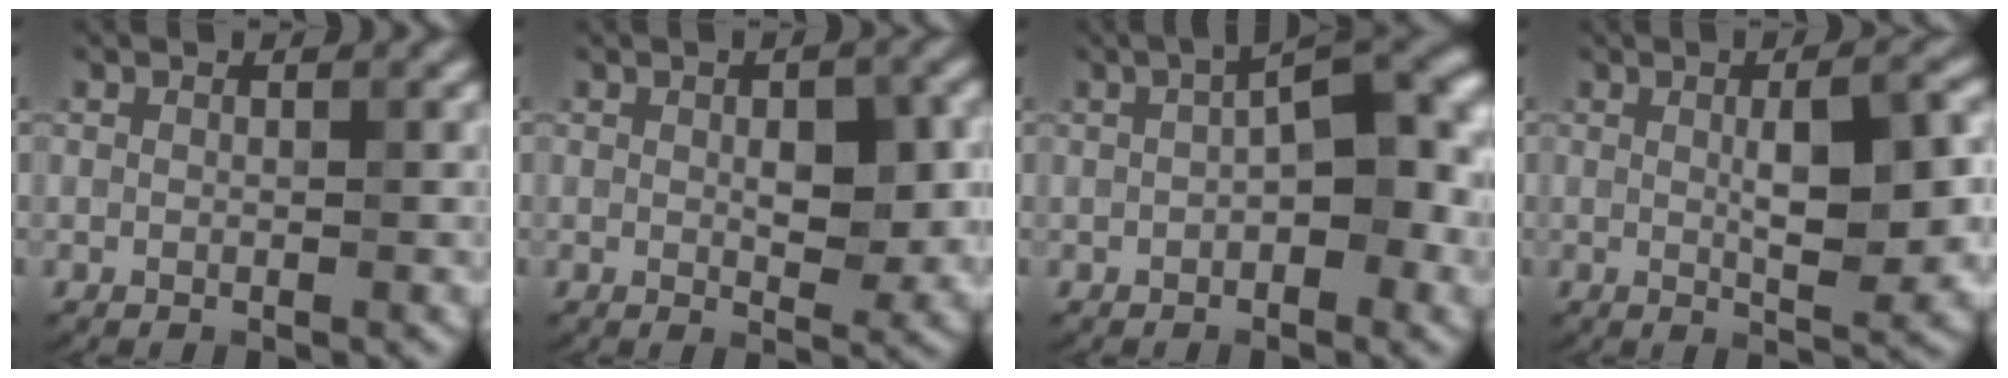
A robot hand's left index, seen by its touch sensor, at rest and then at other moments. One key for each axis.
{"total": 4.4, "fx": 0.3, "fy": 2.1, "fz": 3.9, "tx": -0.056, "ty": -0.003, "tz": 0.008}
{"total": 7.7, "fx": 0.4, "fy": 2.9, "fz": 7.1, "tx": -0.091, "ty": 0.019, "tz": -0.002}
{"total": 6.2, "fx": 0.4, "fy": 1.6, "fz": 6.0, "tx": -0.095, "ty": 0.001, "tz": 0.008}